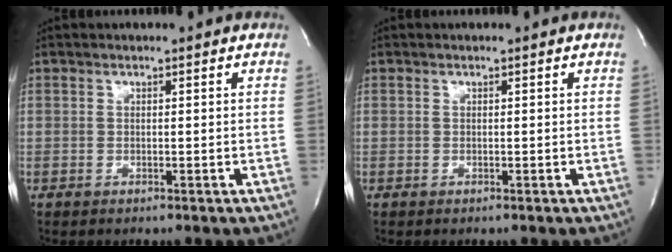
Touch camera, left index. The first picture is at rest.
{"total": 0.0}